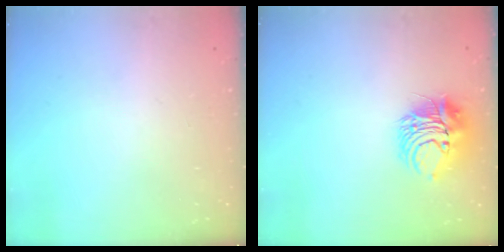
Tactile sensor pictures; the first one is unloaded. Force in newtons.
{"total": 9.1, "press": 9.1, "slide": 0.6}